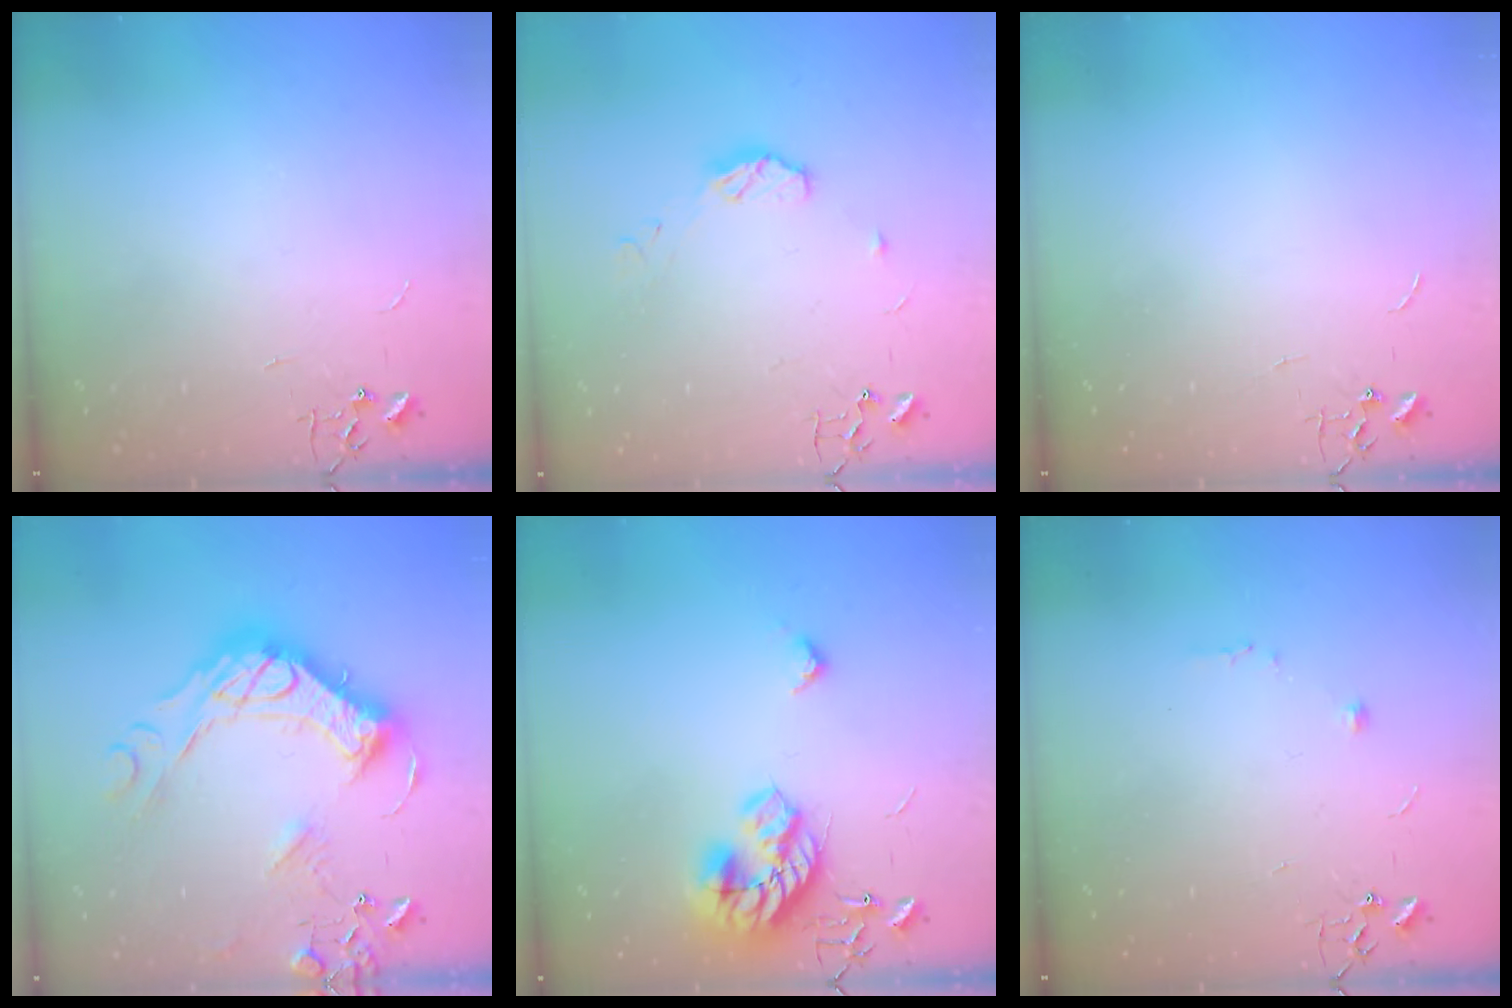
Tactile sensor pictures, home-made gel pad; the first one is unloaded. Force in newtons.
{"total": 7.4, "press": 7.4, "slide": 0.6}
{"total": 0.0}
{"total": 24.3, "press": 24.2, "slide": 2.1}
{"total": 17.4, "press": 17.4, "slide": 0.6}
{"total": 6.2, "press": 6.0, "slide": 1.6}